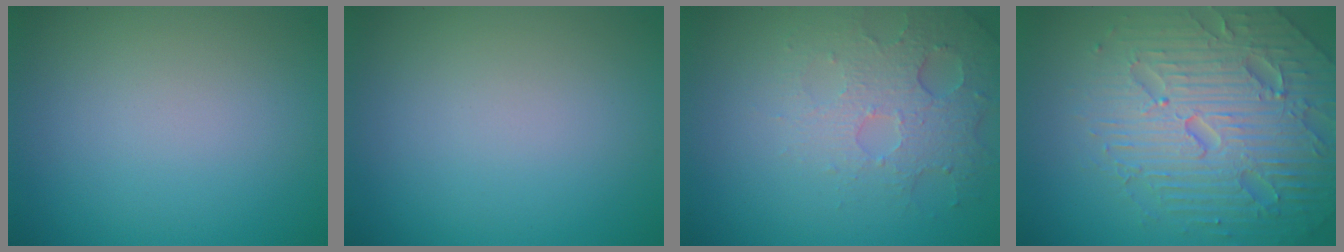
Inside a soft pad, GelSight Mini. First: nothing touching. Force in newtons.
{"total": 0.0}
{"total": 5.0, "press": 3.3, "slide": 3.8}
{"total": 7.4, "press": 7.2, "slide": 1.7}